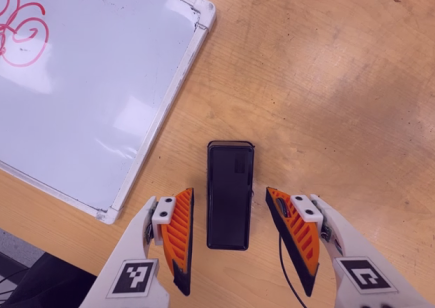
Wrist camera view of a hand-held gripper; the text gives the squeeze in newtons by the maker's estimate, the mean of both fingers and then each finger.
{"total": 0.0}